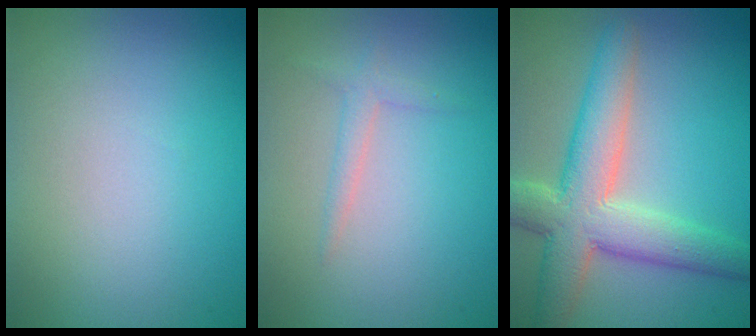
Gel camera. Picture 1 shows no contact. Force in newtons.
{"total": 1.4, "press": 1.4, "slide": 0.1}
{"total": 7.5, "press": 7.5, "slide": 0.4}